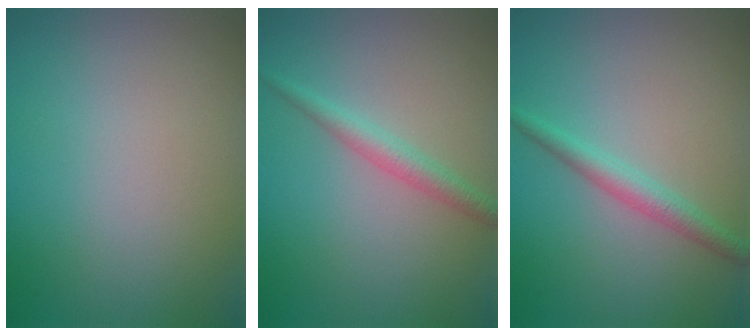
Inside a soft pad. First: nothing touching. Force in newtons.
{"total": 2.2, "press": 2.2, "slide": 0.0}
{"total": 2.3, "press": 2.3, "slide": 0.0}